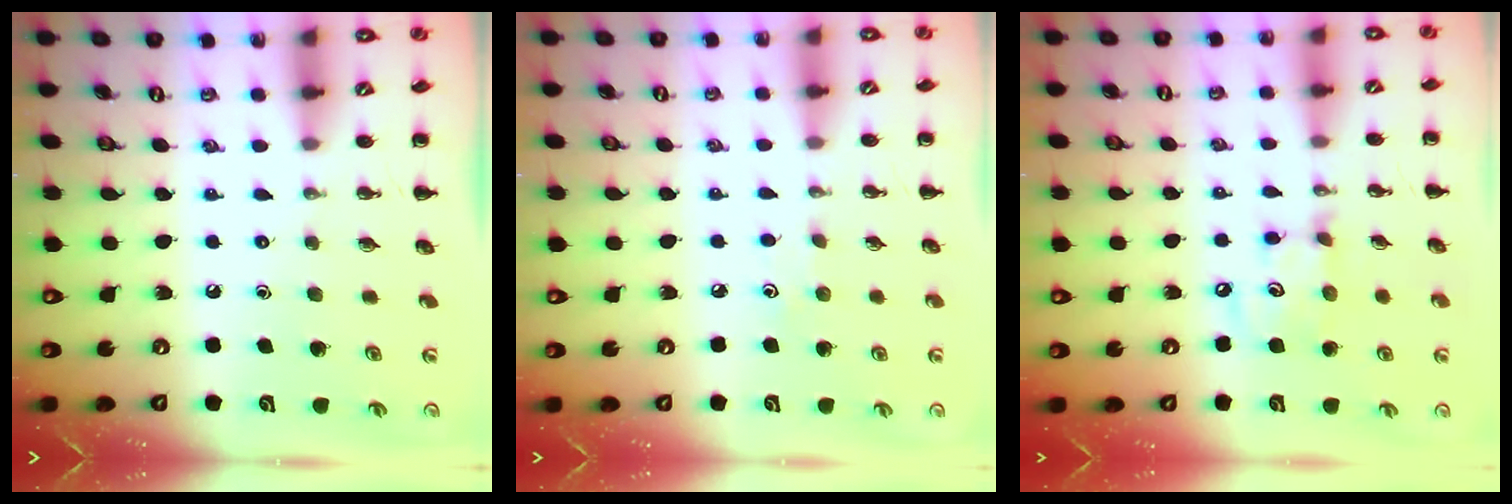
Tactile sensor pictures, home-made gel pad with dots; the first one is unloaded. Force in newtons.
{"total": 2.8, "press": 2.7, "slide": 0.8}
{"total": 6.4, "press": 6.4, "slide": 0.5}